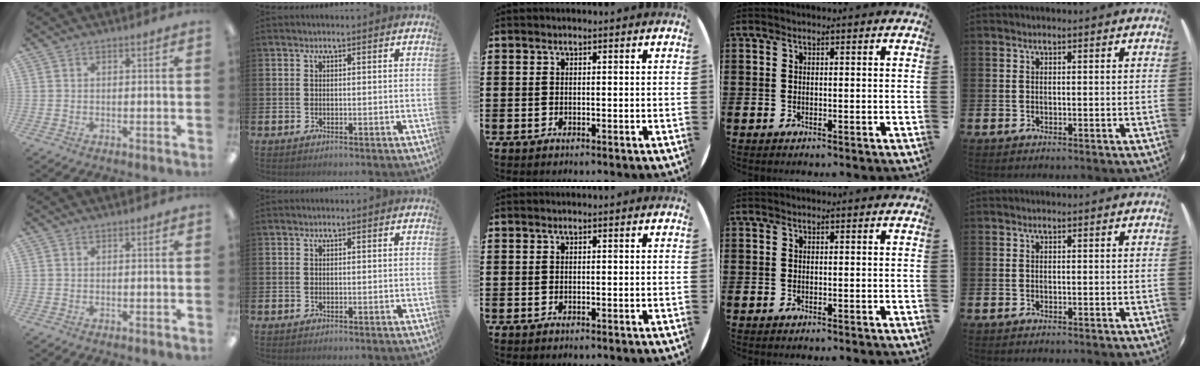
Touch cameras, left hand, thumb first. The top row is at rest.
{}